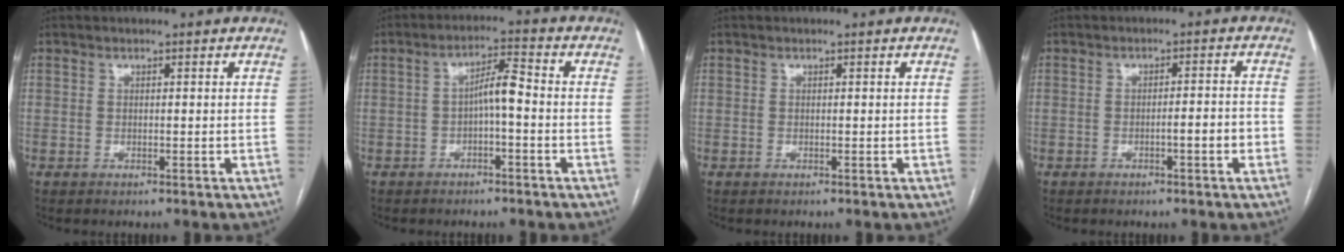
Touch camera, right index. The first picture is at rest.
{"total": 4.5, "force": [-0.8, 0.8, 4.3], "torque": [-0.073, 0.017, -0.013]}
{"total": 0.0}
{"total": 3.3, "force": [-1.3, 0.2, 3.0], "torque": [-0.041, 0.003, -0.020]}